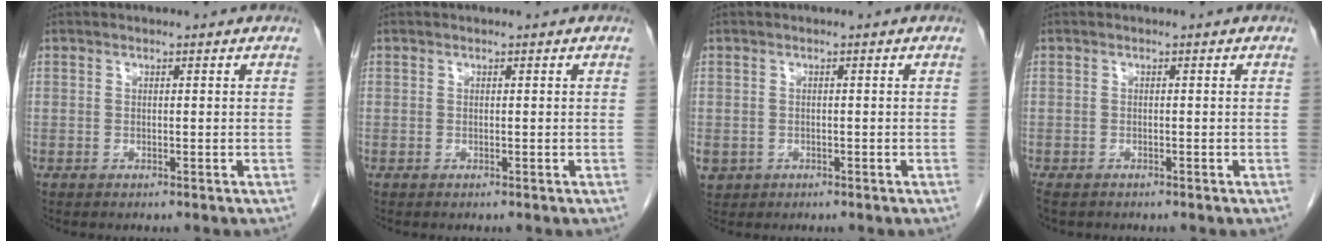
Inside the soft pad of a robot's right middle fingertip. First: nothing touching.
{"total": 0.0}
{"total": 2.5, "force": [-1.0, 2.2, 0.7], "torque": [-0.014, 0.000, -0.010]}
{"total": 2.8, "force": [-2.3, 1.1, 1.2], "torque": [-0.022, -0.008, -0.036]}